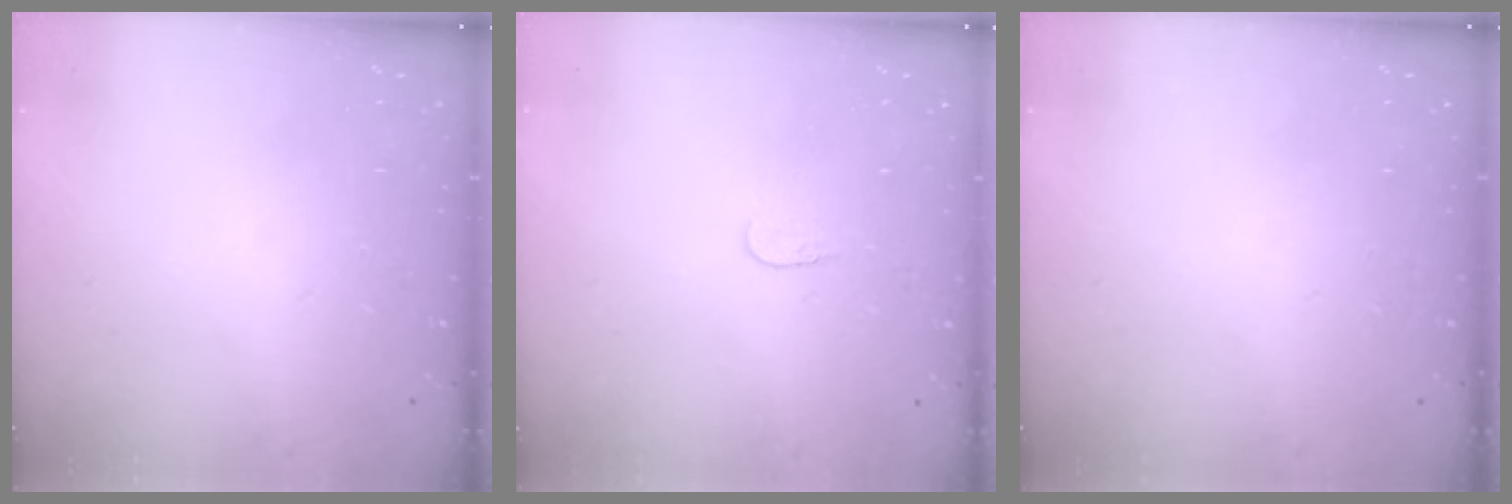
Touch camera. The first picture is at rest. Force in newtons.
{"total": 3.6, "press": 3.6, "slide": 0.3}
{"total": 0.0}